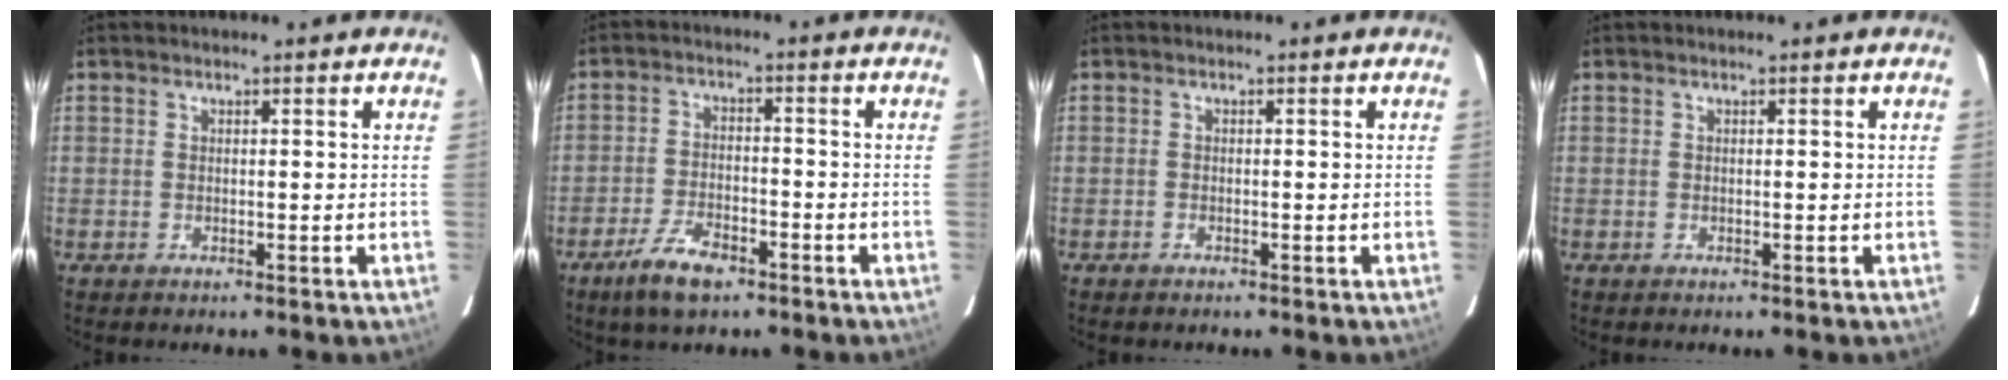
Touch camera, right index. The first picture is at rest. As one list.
[{"total": 7.8, "force": [-5.3, 3.1, 4.8], "torque": [-0.117, -0.006, -0.097]}, {"total": 0.7, "force": [-0.6, 0.3, 0.1], "torque": [-0.004, 0.003, -0.012]}, {"total": 0.0}]